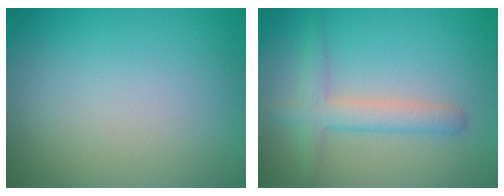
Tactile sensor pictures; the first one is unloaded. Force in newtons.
{"total": 2.8, "press": 2.8, "slide": 0.1}